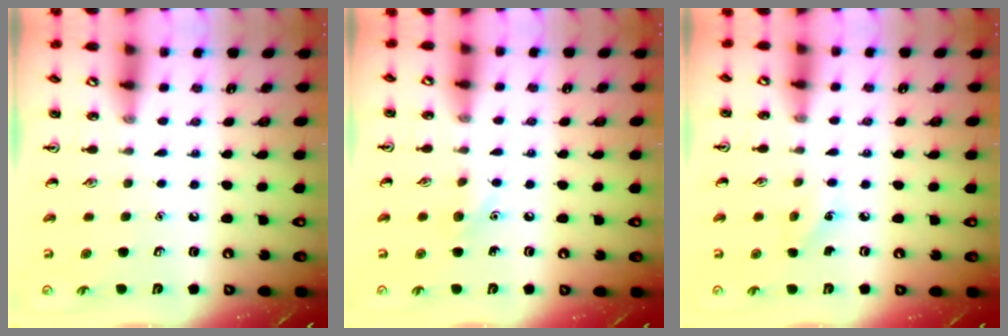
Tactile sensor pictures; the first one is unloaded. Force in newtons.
{"total": 5.6, "press": 5.3, "slide": 1.8}
{"total": 3.7, "press": 3.5, "slide": 1.2}